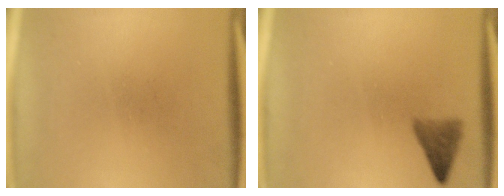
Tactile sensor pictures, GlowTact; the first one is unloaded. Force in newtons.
{"total": 2.8}